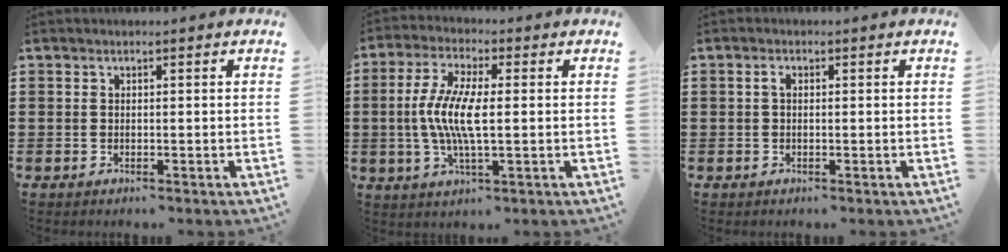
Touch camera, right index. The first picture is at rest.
{"total": 7.8, "force": [-0.4, 2.0, 7.5], "torque": [-0.160, -0.008, -0.014]}
{"total": 1.0, "force": [0.1, 0.5, 0.9], "torque": [-0.019, 0.003, 0.000]}